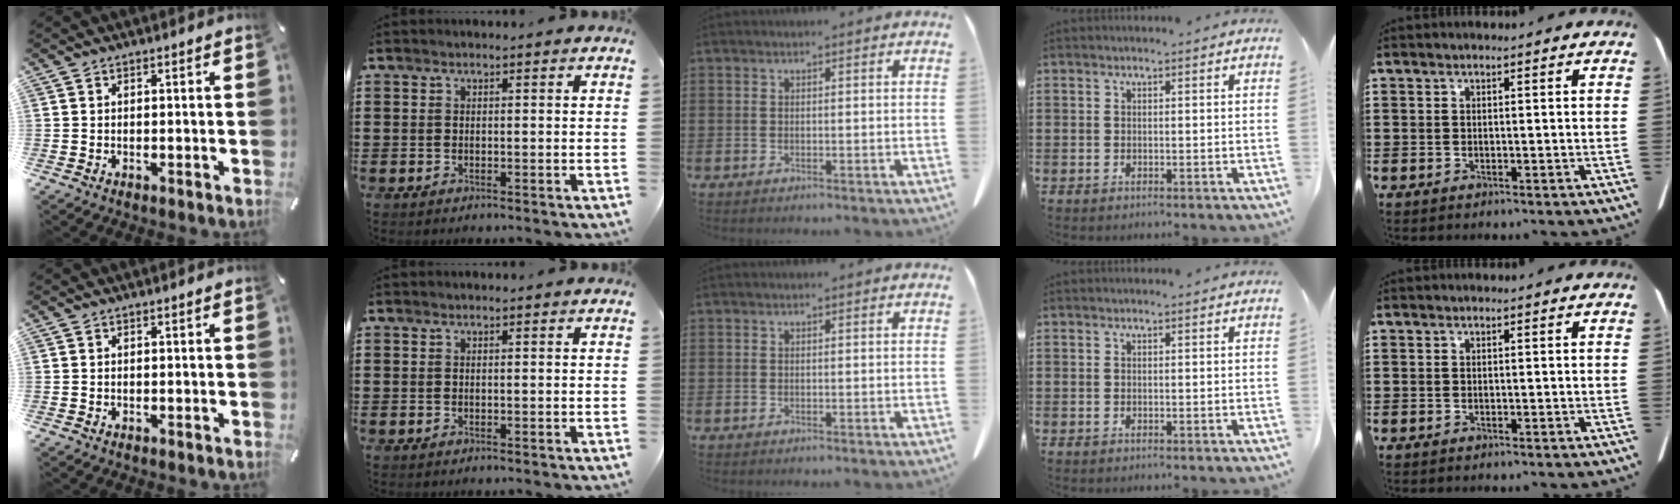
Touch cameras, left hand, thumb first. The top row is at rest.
{}